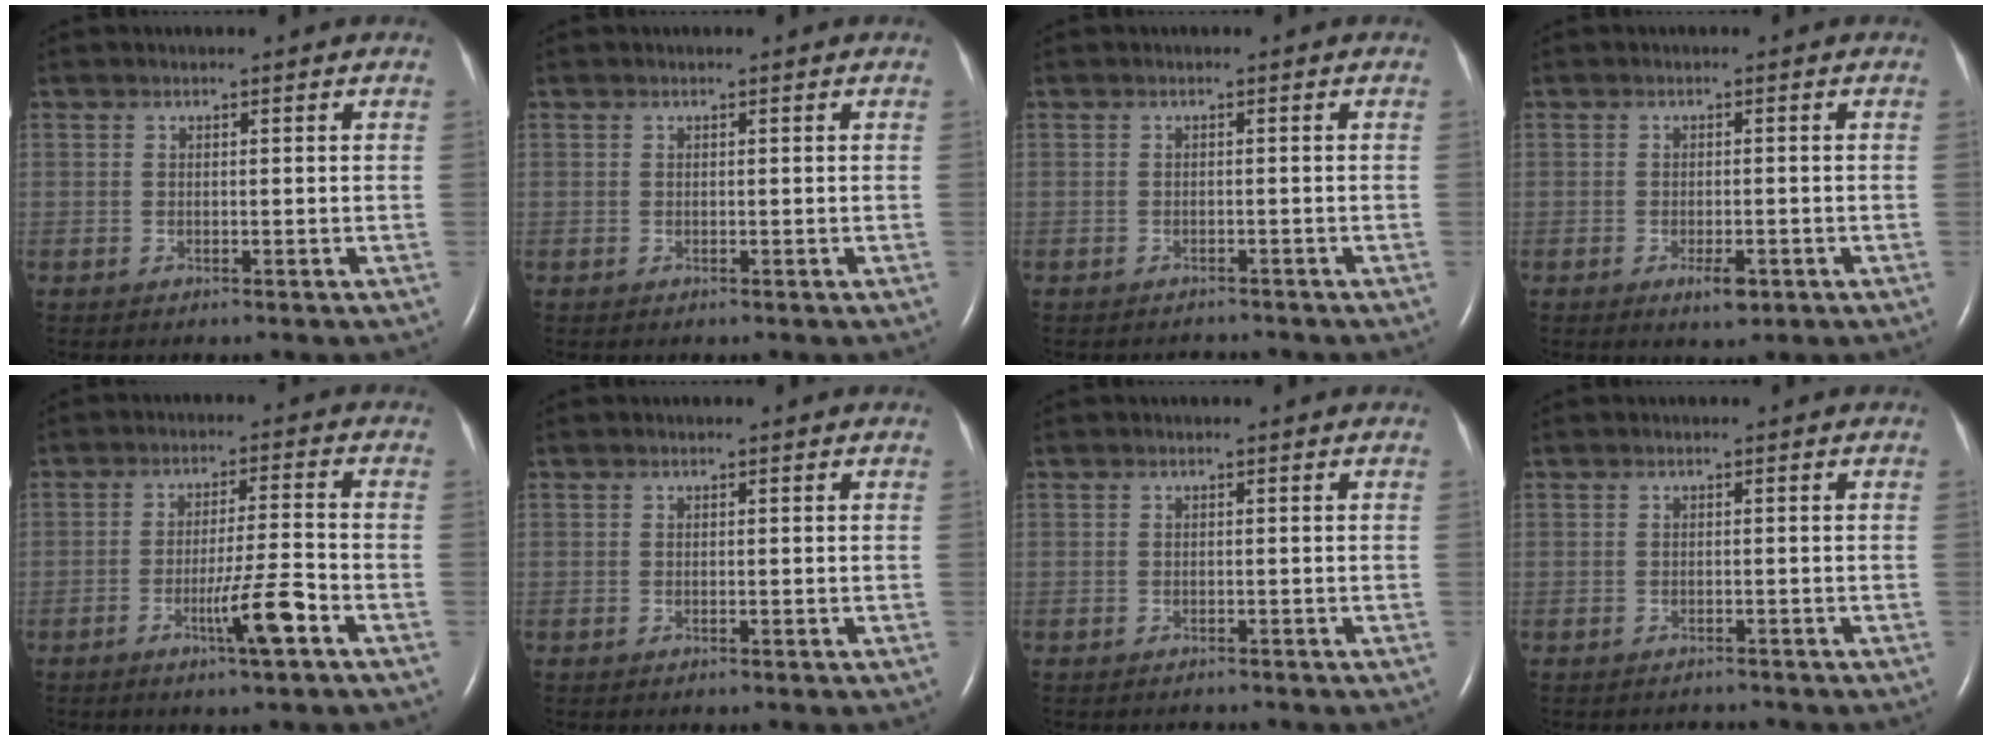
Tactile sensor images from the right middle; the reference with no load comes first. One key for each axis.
{"total": 0.0}
{"total": 1.8, "fx": -1.8, "fy": 0.4, "fz": -0.1, "tx": 0.001, "ty": -0.005, "tz": -0.021}
{"total": 2.9, "fx": -1.5, "fy": 1.0, "fz": 2.3, "tx": -0.038, "ty": -0.001, "tz": -0.018}
{"total": 7.0, "fx": -3.6, "fy": -0.5, "fz": 5.9, "tx": -0.103, "ty": -0.009, "tz": -0.064}
{"total": 0.0}
{"total": 1.0, "fx": -0.9, "fy": 0.2, "fz": 0.1, "tx": -0.004, "ty": -0.003, "tz": -0.011}
{"total": 1.5, "fx": -1.4, "fy": 0.3, "fz": -0.1, "tx": 0.001, "ty": -0.005, "tz": -0.017}